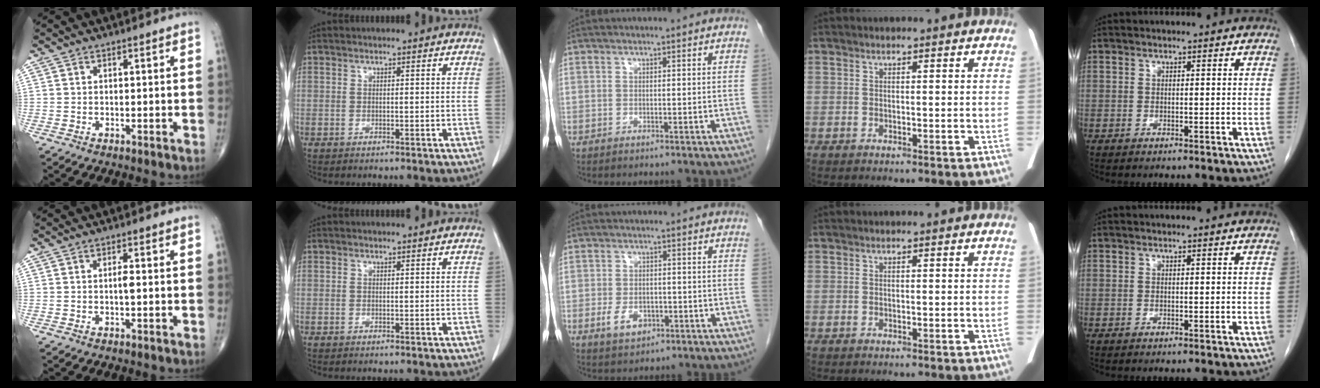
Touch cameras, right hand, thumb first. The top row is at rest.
{"thumb": {"total": 1.6, "force": [-0.1, 0.5, 1.5], "torque": [-0.029, 0.001, -0.004]}, "middle": {"total": 4.3, "force": [-1.7, 2.8, 2.8], "torque": [-0.056, -0.002, -0.020]}}